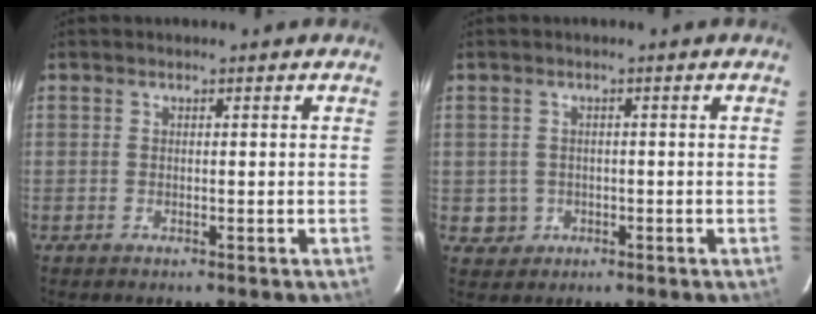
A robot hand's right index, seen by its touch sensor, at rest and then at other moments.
{"total": 3.5, "force": [-0.4, 3.4, 0.2], "torque": [-0.005, 0.013, 0.002]}